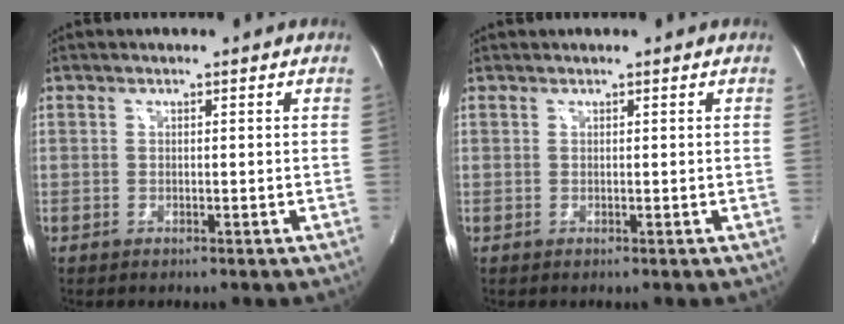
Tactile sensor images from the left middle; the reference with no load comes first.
{"total": 0.0}